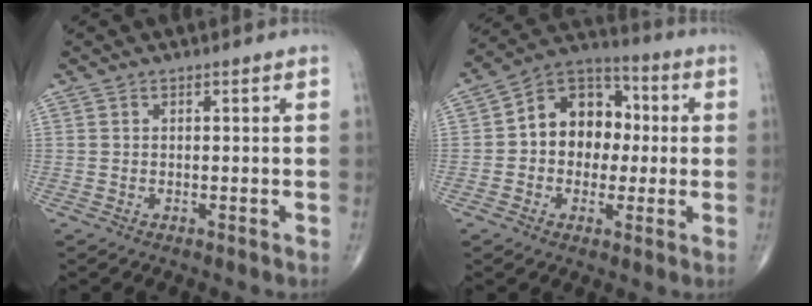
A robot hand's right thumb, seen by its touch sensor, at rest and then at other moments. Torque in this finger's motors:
{"motor_torque": [-0.12, 0.44, 0.23, 0.08, 0.05]}